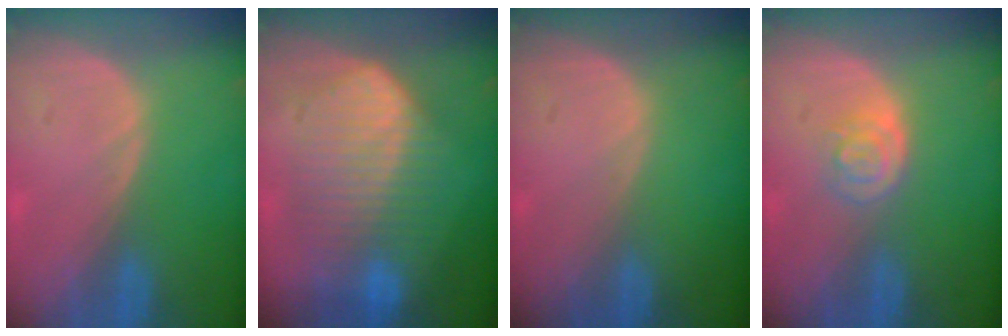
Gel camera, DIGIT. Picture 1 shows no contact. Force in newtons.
{"total": 10.3, "press": 10.2, "slide": 0.7}
{"total": 0.0}
{"total": 3.3, "press": 3.2, "slide": 0.6}